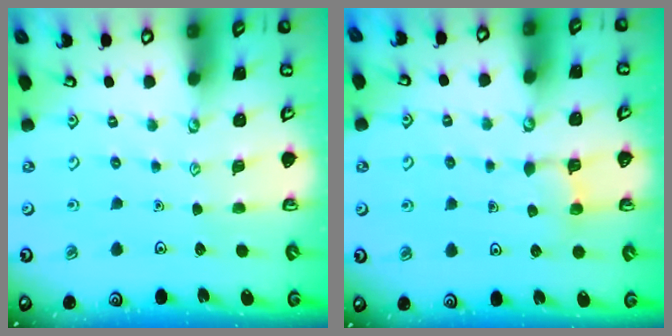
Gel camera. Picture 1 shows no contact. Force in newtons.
{"total": 3.5, "press": 3.5, "slide": 0.6}